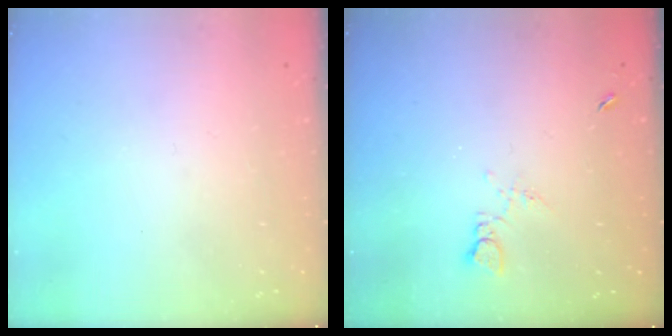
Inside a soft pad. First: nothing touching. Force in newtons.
{"total": 4.2, "press": 4.2, "slide": 0.6}